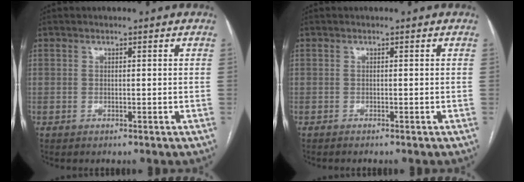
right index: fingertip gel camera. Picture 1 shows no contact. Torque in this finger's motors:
{"motor_torque": [-0.05, 0.06, 0.03, 0.01]}